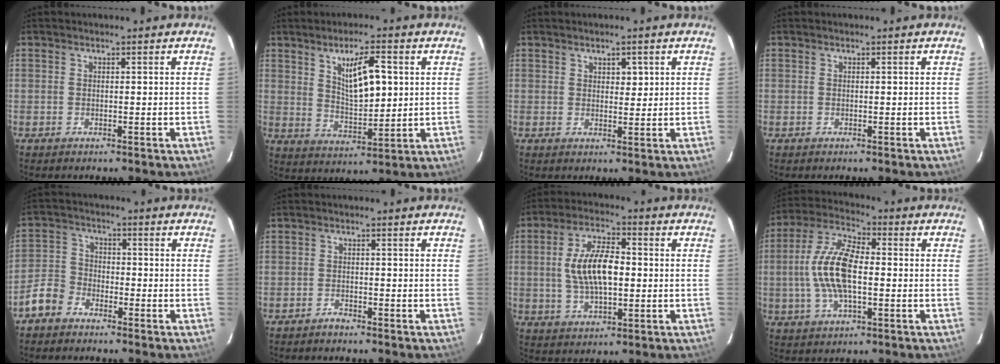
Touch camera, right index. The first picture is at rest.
{"total": 9.4, "force": [3.2, 3.2, 8.2], "torque": [-0.142, -0.001, 0.067]}
{"total": 2.6, "force": [1.3, 1.5, 1.7], "torque": [-0.020, 0.004, 0.021]}
{"total": 0.0}
{"total": 6.0, "force": [-4.2, 3.8, 1.8], "torque": [-0.043, 0.017, -0.089]}
{"total": 1.3, "force": [-1.3, 0.2, 0.1], "torque": [-0.006, 0.001, -0.025]}
{"total": 11.3, "force": [0.2, 5.1, 10.1], "torque": [-0.196, 0.010, 0.007]}
{"total": 13.2, "force": [-0.9, 5.5, 12.0], "torque": [-0.250, 0.011, -0.022]}